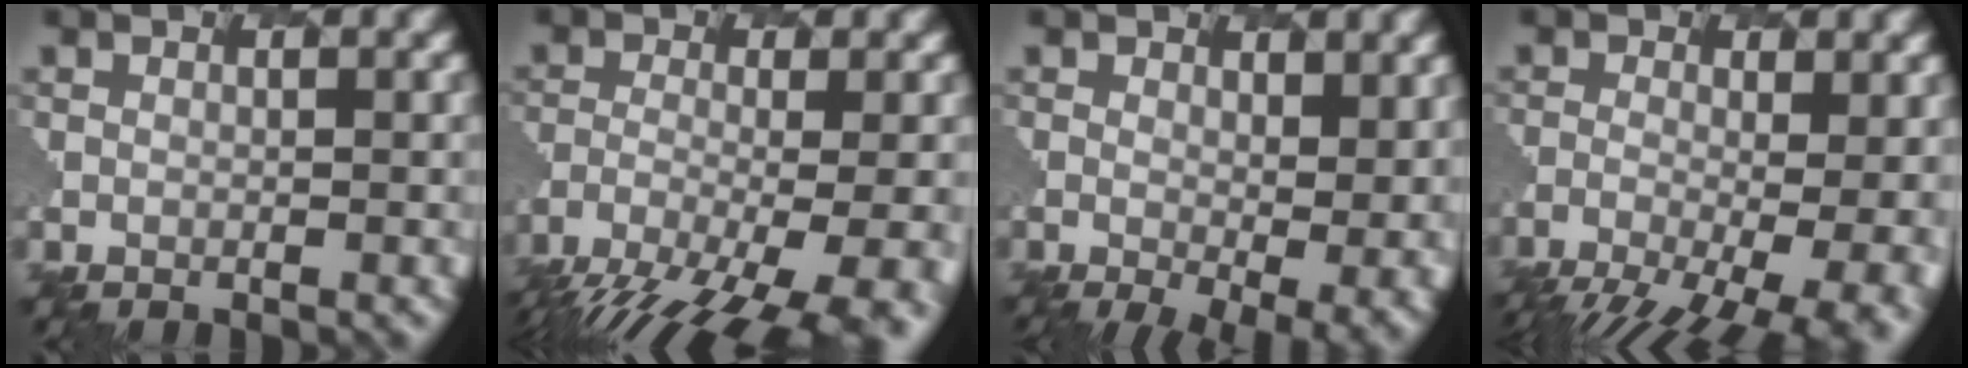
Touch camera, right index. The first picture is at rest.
{"total": 13.3, "force": [-10.1, 3.5, 7.8], "torque": [-0.144, -0.035, -0.142]}
{"total": 5.5, "force": [-0.9, 1.9, 5.1], "torque": [-0.071, -0.013, -0.004]}
{"total": 13.2, "force": [-7.6, 5.4, 9.3], "torque": [-0.113, -0.017, -0.074]}